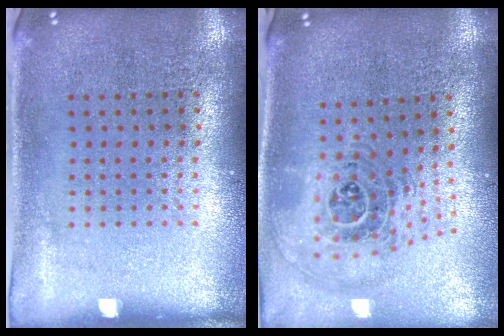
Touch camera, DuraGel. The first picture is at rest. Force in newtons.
{"total": 1.6, "press": 1.4, "slide": 0.8}